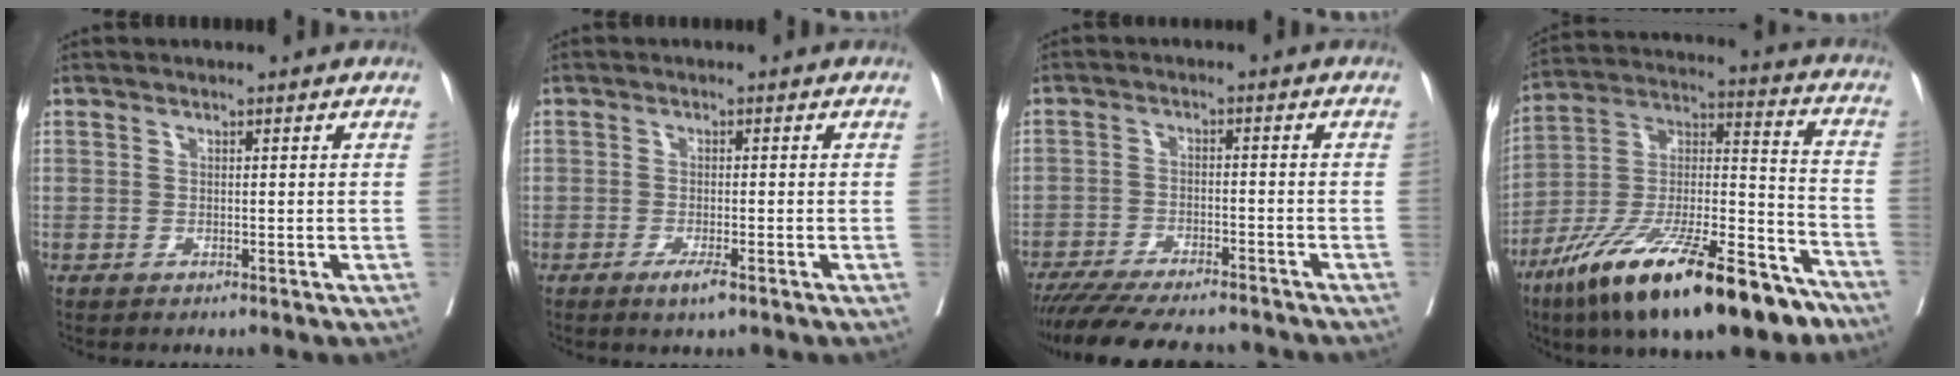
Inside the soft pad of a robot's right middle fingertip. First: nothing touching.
{"total": 2.4, "force": [-1.4, 0.2, 2.0], "torque": [-0.034, -0.003, -0.025]}
{"total": 15.2, "force": [-13.5, 2.7, 6.3], "torque": [-0.119, -0.016, -0.196]}
{"total": 26.2, "force": [-17.6, 5.8, 18.5], "torque": [-0.294, -0.015, -0.300]}